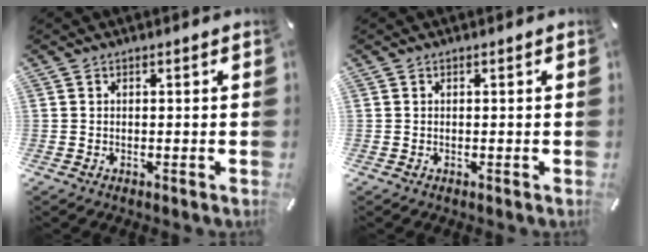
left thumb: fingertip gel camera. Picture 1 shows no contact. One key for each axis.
{"total": 0.0}